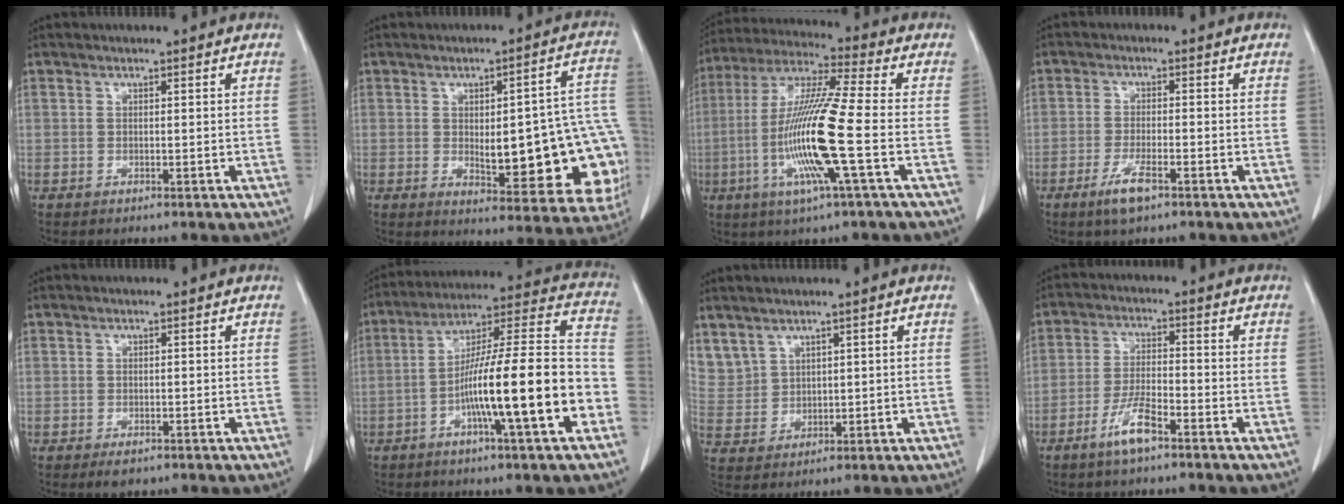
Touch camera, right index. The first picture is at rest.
{"total": 20.7, "force": [-2.5, 6.3, 19.5], "torque": [-0.165, 0.028, -0.006]}
{"total": 15.7, "force": [-3.6, -0.4, 15.3], "torque": [-0.313, -0.011, -0.080]}
{"total": 4.6, "force": [-2.8, 0.9, 3.6], "torque": [-0.075, -0.004, -0.048]}
{"total": 1.8, "force": [-1.1, 1.0, 1.1], "torque": [-0.016, -0.001, -0.010]}
{"total": 19.7, "force": [-6.0, 1.1, 18.7], "torque": [-0.271, 0.015, -0.098]}
{"total": 7.8, "force": [4.8, 5.0, 3.6], "torque": [-0.110, 0.011, 0.121]}
{"total": 6.0, "force": [-3.8, 1.0, 4.5], "torque": [-0.093, -0.002, -0.072]}